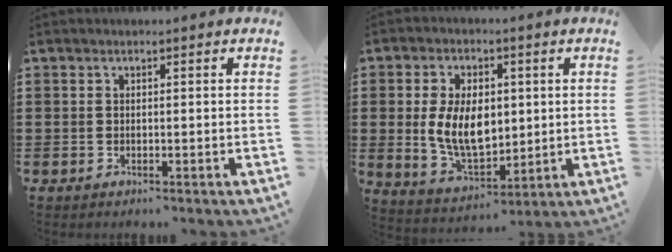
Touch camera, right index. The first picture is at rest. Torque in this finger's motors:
{"motor_torque": [2.14, 0.00, 0.82, 0.21]}